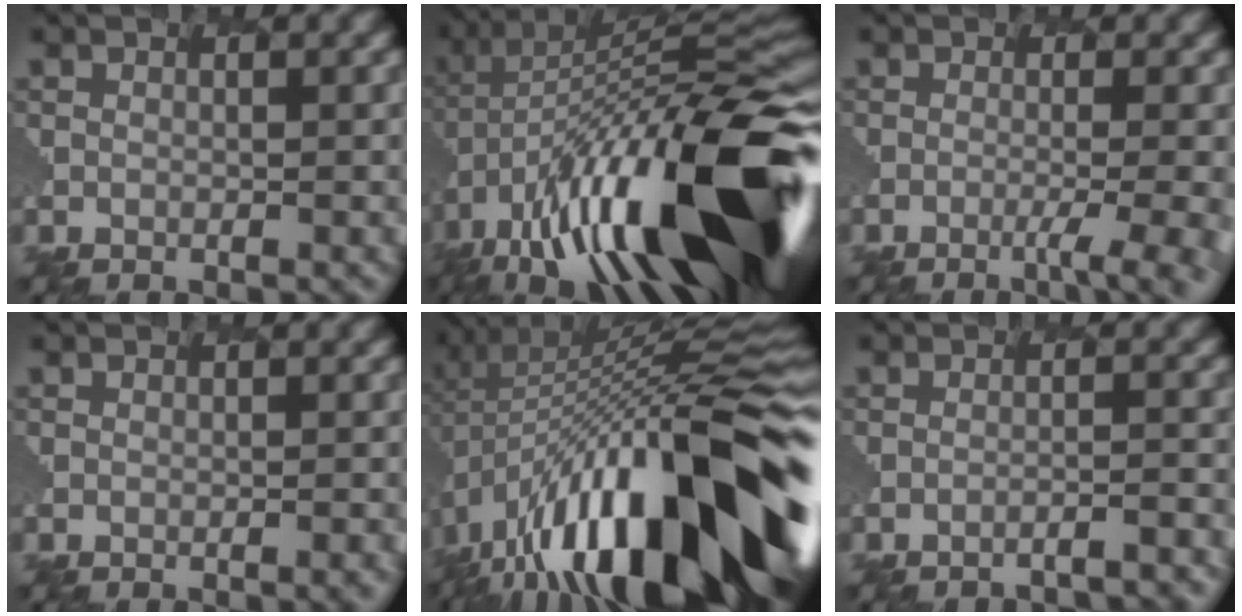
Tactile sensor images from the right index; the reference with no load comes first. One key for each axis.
{"total": 18.4, "fx": -6.4, "fy": 7.2, "fz": 15.7, "tx": -0.253, "ty": 0.012, "tz": -0.114}
{"total": 4.3, "fx": -1.9, "fy": 1.0, "fz": 3.7, "tx": -0.056, "ty": -0.012, "tz": -0.024}
{"total": 2.0, "fx": -0.6, "fy": 0.8, "fz": 1.7, "tx": -0.011, "ty": 0.004, "tz": -0.003}
{"total": 17.8, "fx": -5.3, "fy": 6.9, "fz": 15.6, "tx": -0.230, "ty": 0.011, "tz": -0.100}
{"total": 2.5, "fx": -2.4, "fy": 0.1, "fz": 0.9, "tx": -0.020, "ty": 0.008, "tz": -0.037}